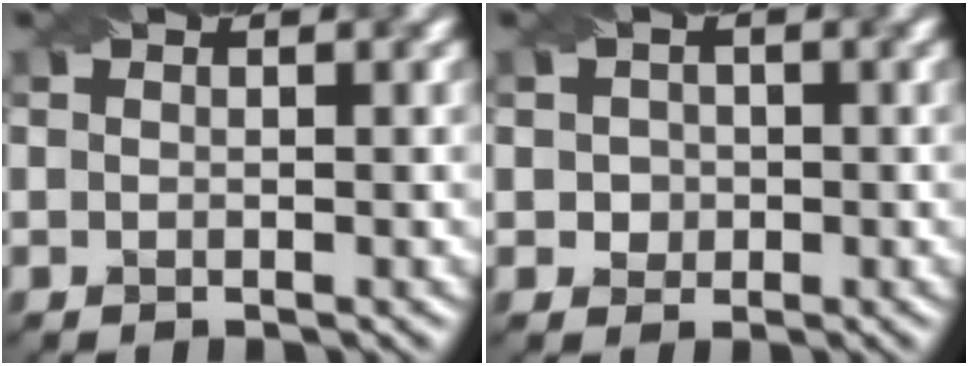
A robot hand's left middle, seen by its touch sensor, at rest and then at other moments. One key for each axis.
{"total": 1.7, "fx": 0.2, "fy": 1.6, "fz": 0.5, "tx": -0.004, "ty": 0.003, "tz": 0.011}